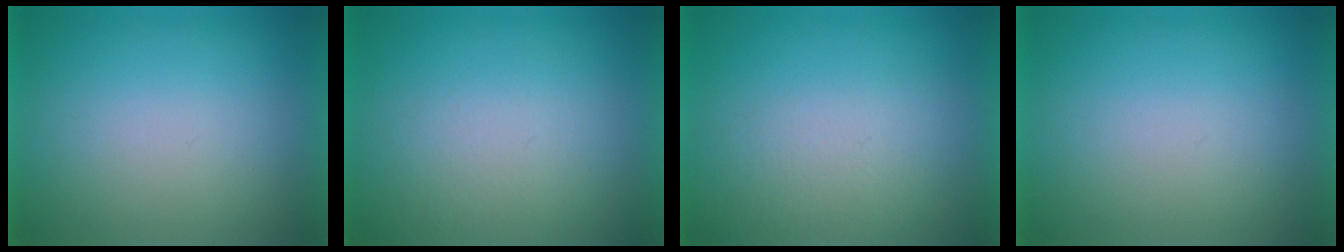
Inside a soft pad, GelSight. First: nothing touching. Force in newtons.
{"total": 3.2}
{"total": 5.1}
{"total": 0.0}